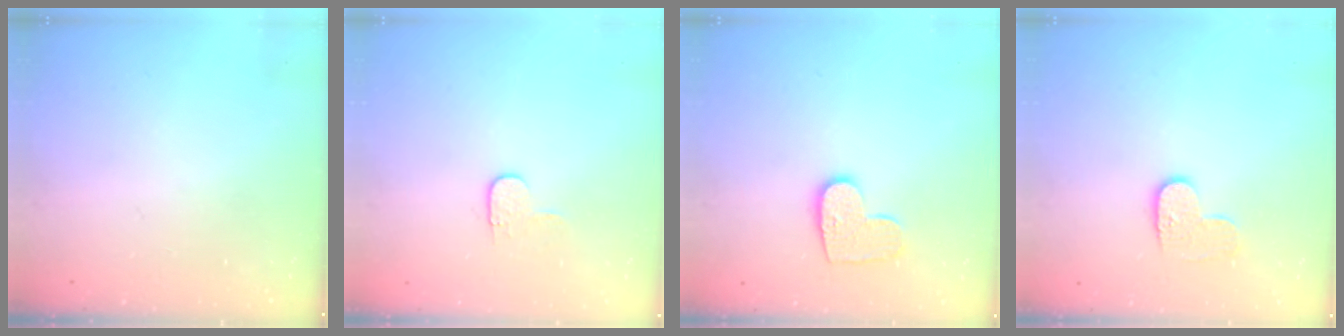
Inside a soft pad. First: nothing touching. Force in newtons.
{"total": 4.1, "press": 4.1, "slide": 0.4}
{"total": 9.3, "press": 9.3, "slide": 0.4}
{"total": 6.8, "press": 6.8, "slide": 0.1}